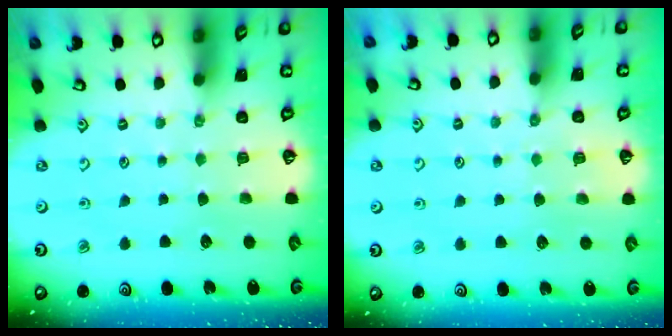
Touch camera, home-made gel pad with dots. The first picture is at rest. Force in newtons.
{"total": 3.4, "press": 3.3, "slide": 0.5}